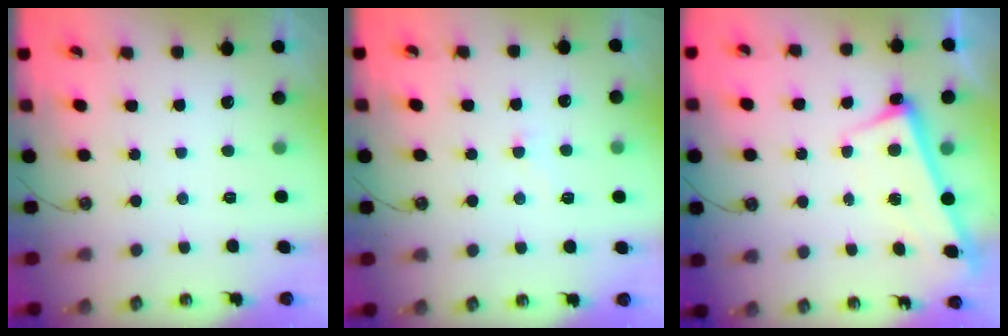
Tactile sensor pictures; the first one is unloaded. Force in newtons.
{"total": 2.4, "press": 2.4, "slide": 0.6}
{"total": 2.8, "press": 2.8, "slide": 0.4}